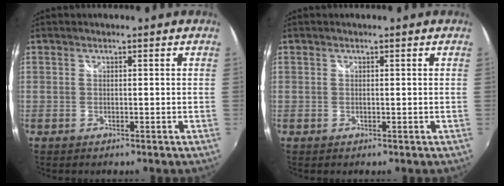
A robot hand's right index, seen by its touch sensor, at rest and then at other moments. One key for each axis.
{"total": 0.0}